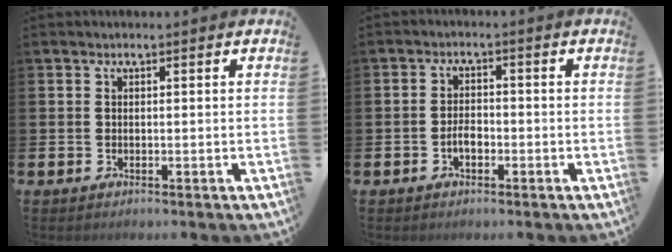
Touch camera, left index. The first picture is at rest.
{"total": 2.3, "force": [-0.9, 1.2, 1.7], "torque": [-0.022, 0.000, -0.021]}